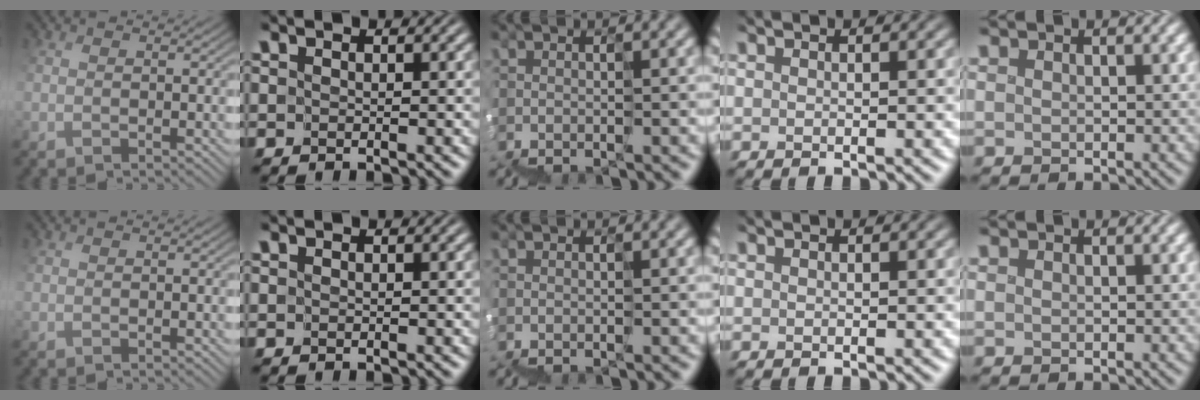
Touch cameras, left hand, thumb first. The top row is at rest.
{}